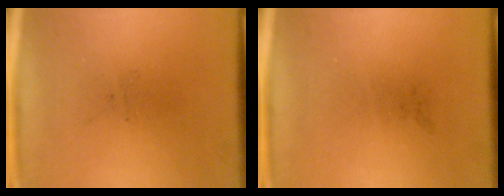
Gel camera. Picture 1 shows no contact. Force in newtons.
{"total": 0.0}